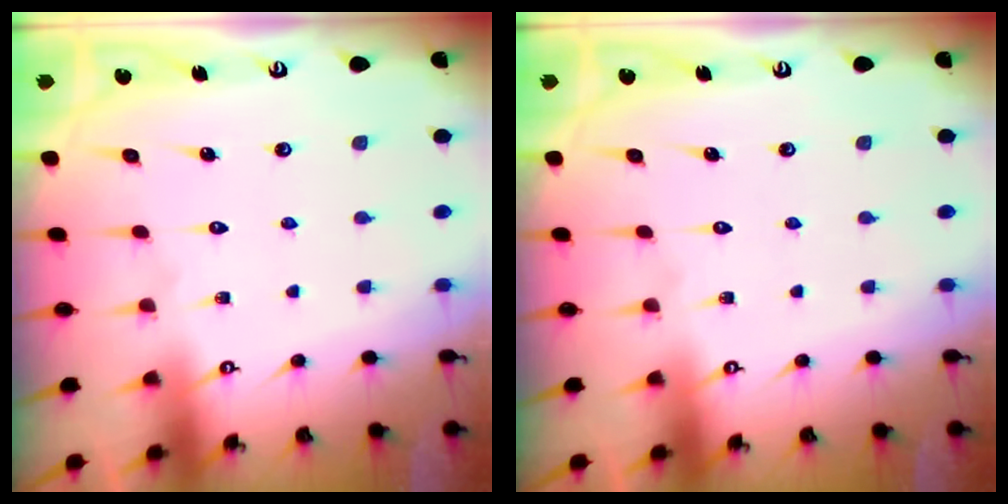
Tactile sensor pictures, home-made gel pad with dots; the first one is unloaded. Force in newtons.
{"total": 0.0}